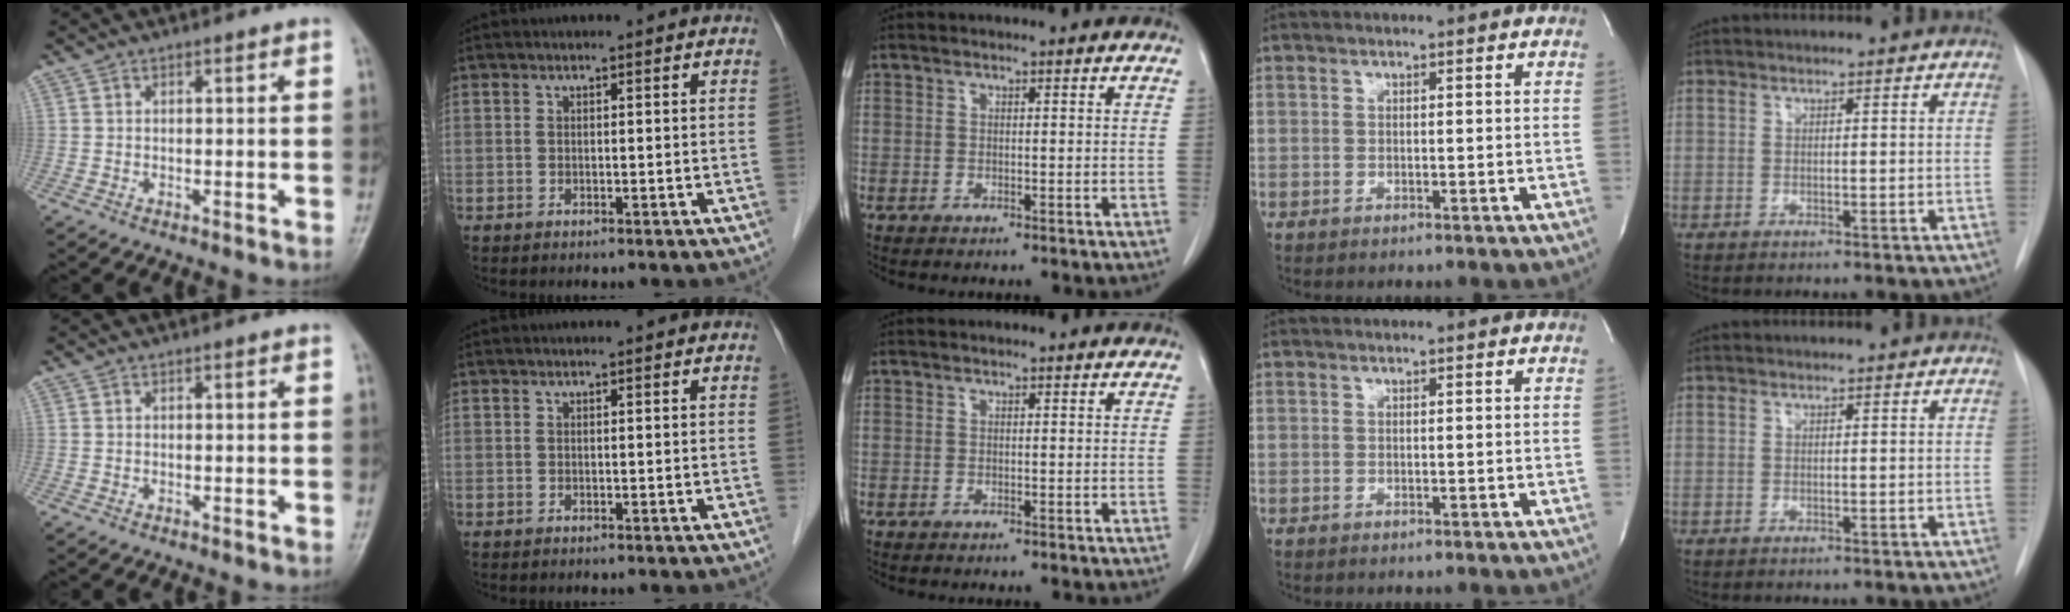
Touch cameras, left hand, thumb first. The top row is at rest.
{}